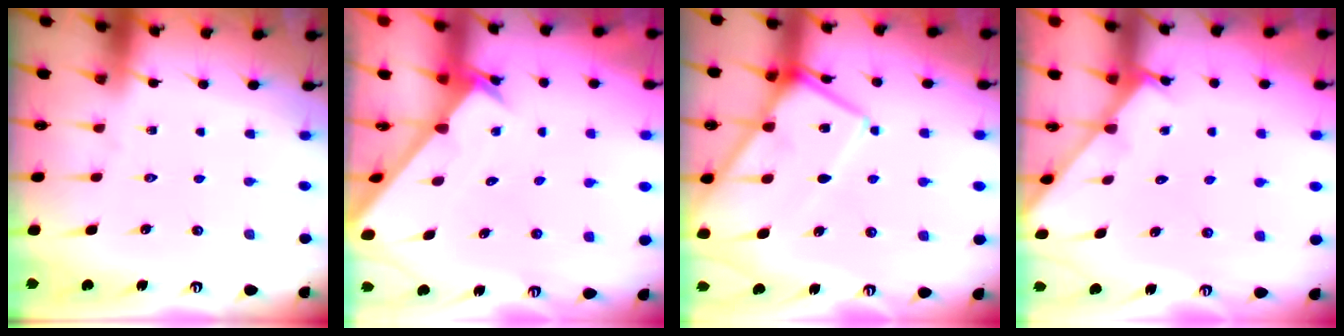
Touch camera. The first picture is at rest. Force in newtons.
{"total": 2.6, "press": 2.6, "slide": 0.2}
{"total": 12.5, "press": 12.4, "slide": 1.3}
{"total": 1.1, "press": 1.1, "slide": 0.1}